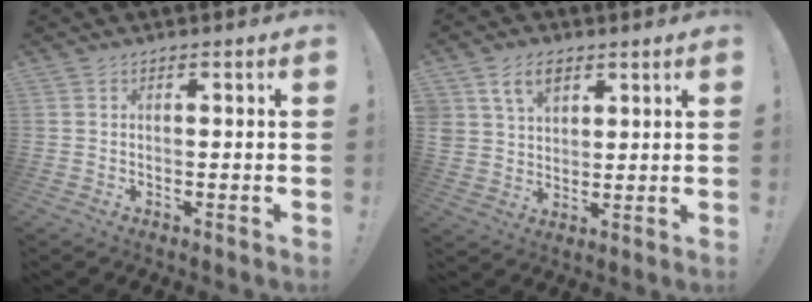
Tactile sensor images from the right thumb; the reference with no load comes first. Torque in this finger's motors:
{"motor_torque": [0.69, 2.27, 0.48, 0.56, 0.09]}